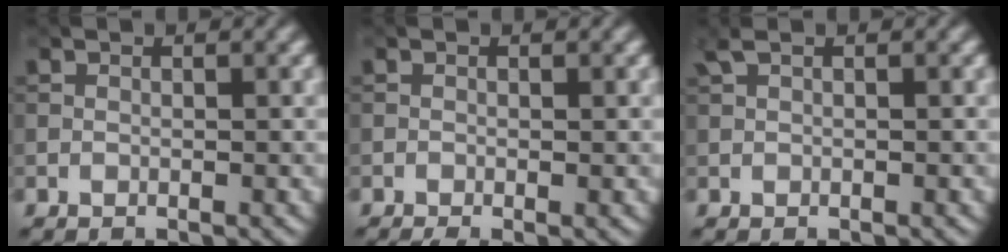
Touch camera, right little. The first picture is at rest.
{"total": 1.1, "force": [-0.5, 0.3, 0.9], "torque": [-0.017, -0.005, -0.010]}
{"total": 1.0, "force": [0.6, 0.3, 0.8], "torque": [-0.019, 0.007, 0.010]}